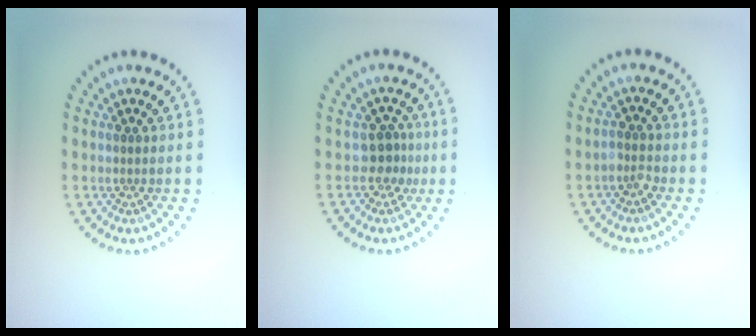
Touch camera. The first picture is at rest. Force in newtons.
{"total": 2.2, "press": 1.6, "slide": 1.6}
{"total": 1.2, "press": 1.1, "slide": 0.4}